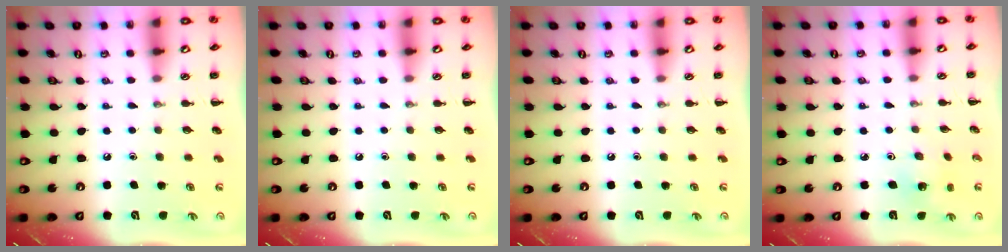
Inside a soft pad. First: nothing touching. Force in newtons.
{"total": 0.0}
{"total": 0.0}
{"total": 2.3, "press": 2.2, "slide": 0.7}